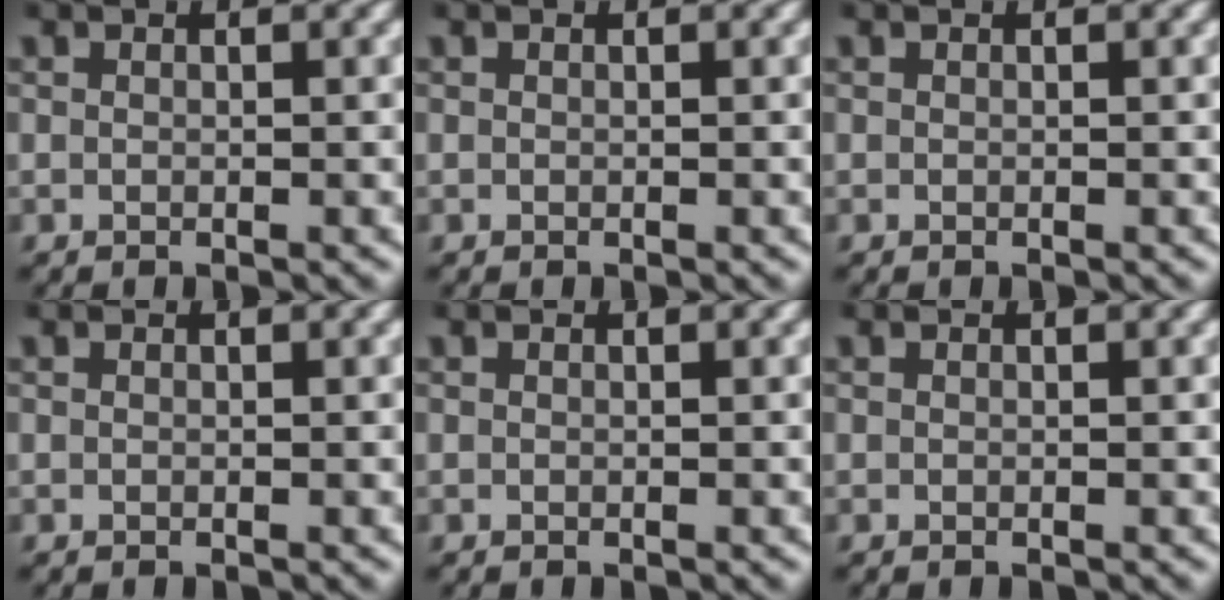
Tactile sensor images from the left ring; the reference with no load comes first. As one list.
[{"total": 0.0}, {"total": 0.0}, {"total": 0.0}, {"total": 0.0}, {"total": 0.0}]